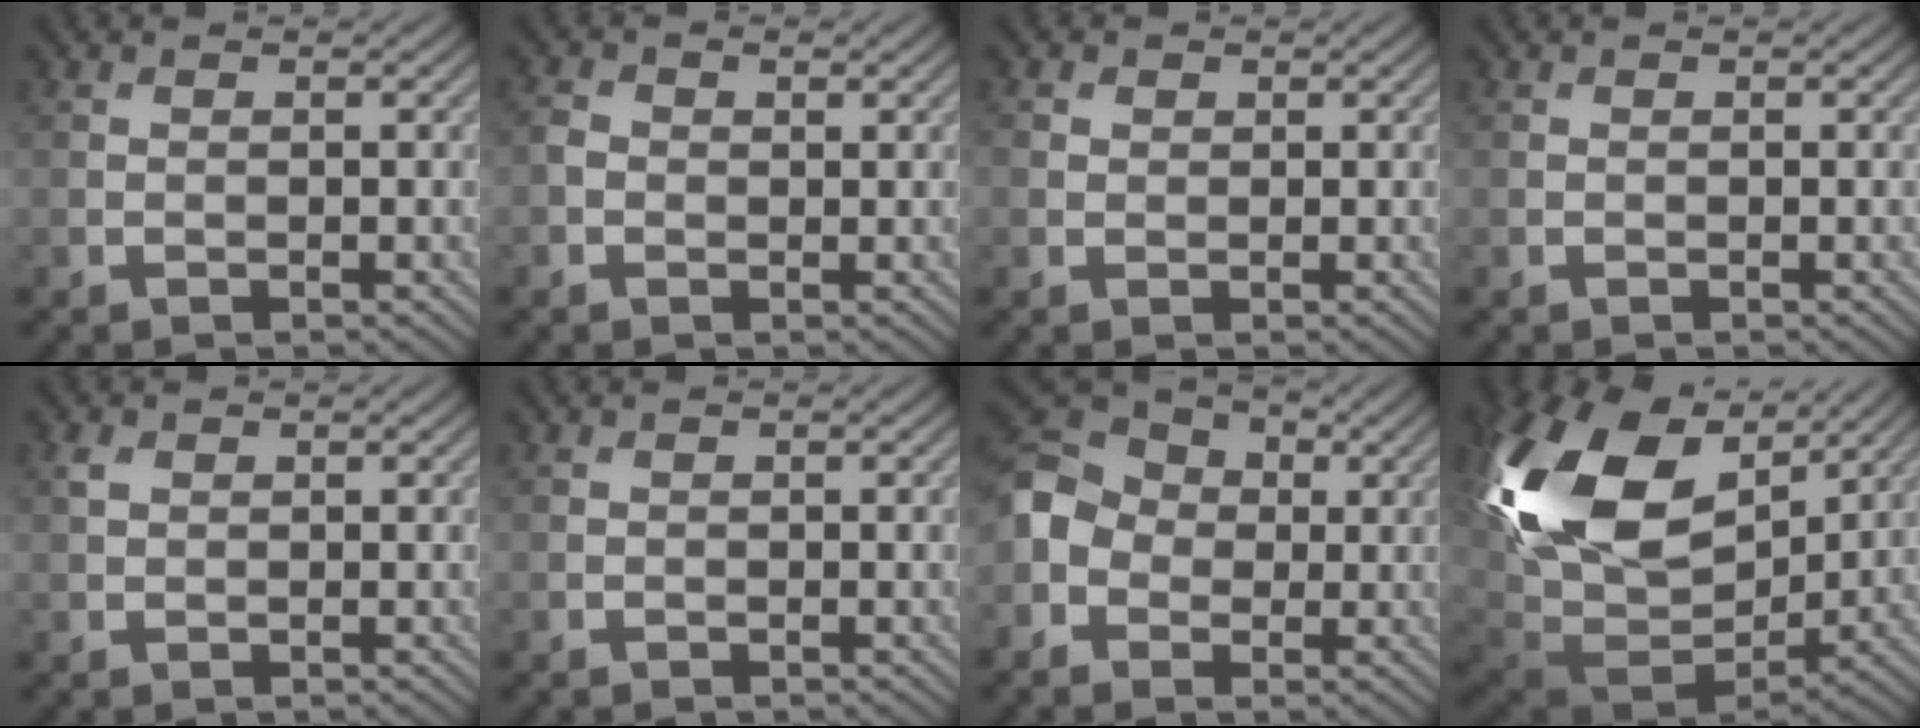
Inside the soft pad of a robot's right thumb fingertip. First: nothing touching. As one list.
[{"total": 1.5, "force": [0.1, 1.1, 0.9], "torque": [-0.021, 0.000, -0.003]}, {"total": 1.3, "force": [0.4, 1.2, 0.5], "torque": [-0.011, 0.000, 0.005]}, {"total": 0.0}, {"total": 1.2, "force": [0.5, 0.9, 0.6], "torque": [-0.014, 0.002, 0.010]}, {"total": 0.0}, {"total": 7.2, "force": [-0.8, 6.1, 3.8], "torque": [-0.106, 0.007, -0.036]}, {"total": 21.4, "force": [7.0, 14.2, 14.5], "torque": [-0.338, 0.019, 0.148]}]